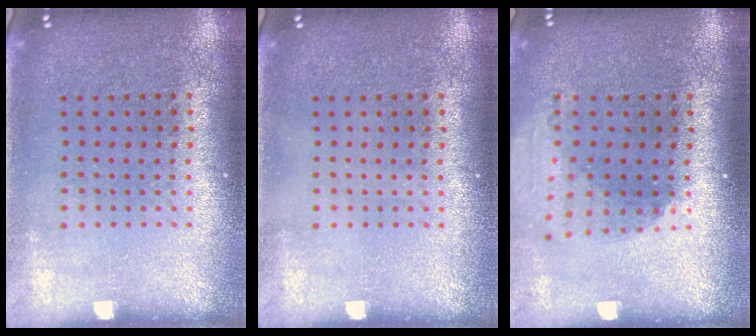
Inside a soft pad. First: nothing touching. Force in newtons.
{"total": 0.0}
{"total": 1.9, "press": 1.5, "slide": 1.3}